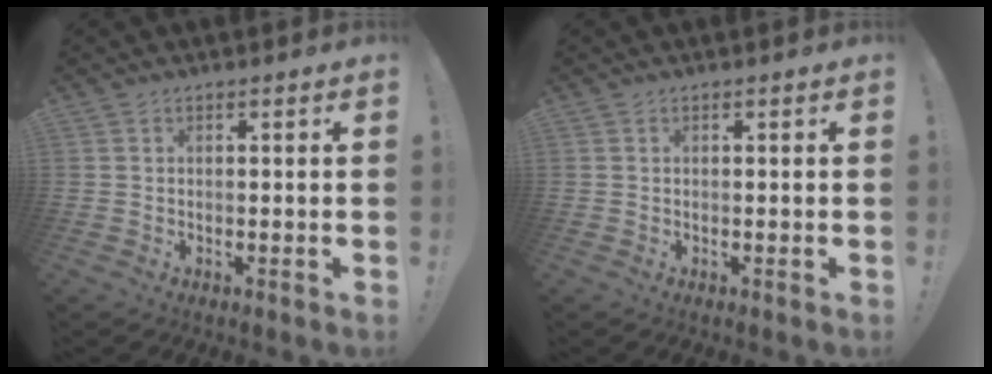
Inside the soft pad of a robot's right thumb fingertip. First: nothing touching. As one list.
[{"total": 0.0}]